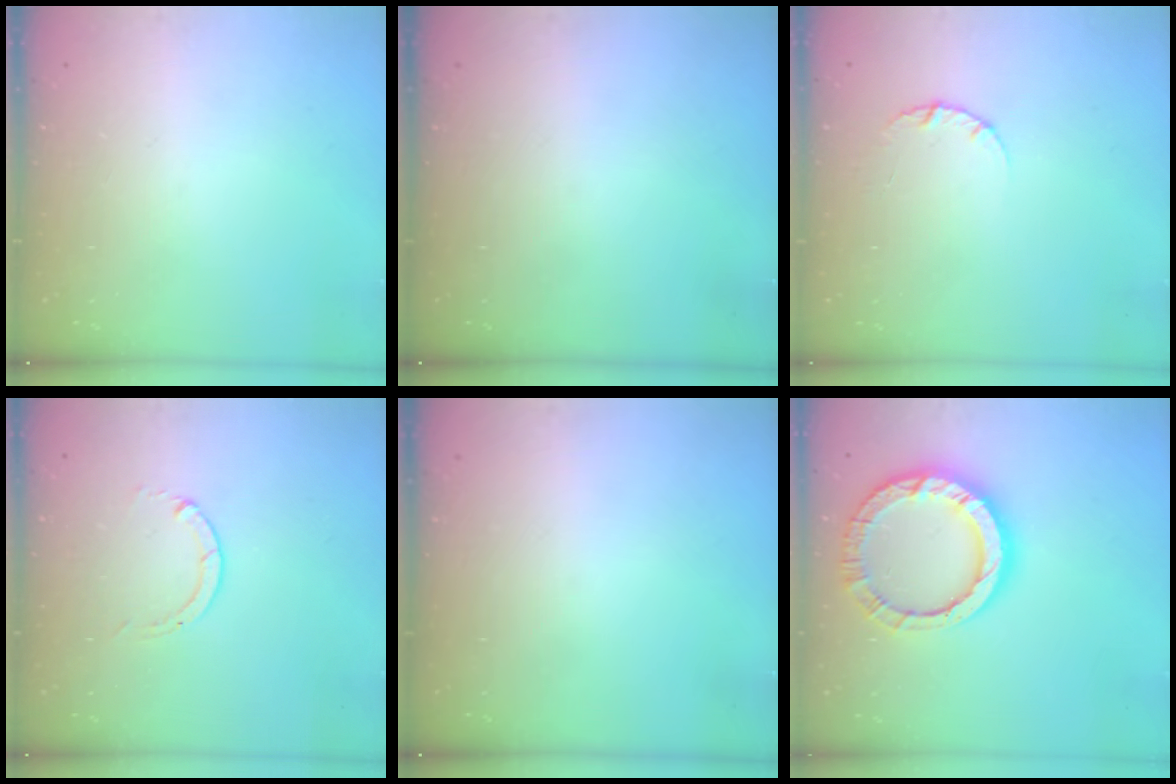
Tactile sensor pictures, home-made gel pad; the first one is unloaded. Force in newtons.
{"total": 0.0}
{"total": 2.6, "press": 2.6, "slide": 0.3}
{"total": 0.6, "press": 0.5, "slide": 0.1}
{"total": 0.0}
{"total": 14.0, "press": 13.9, "slide": 1.4}